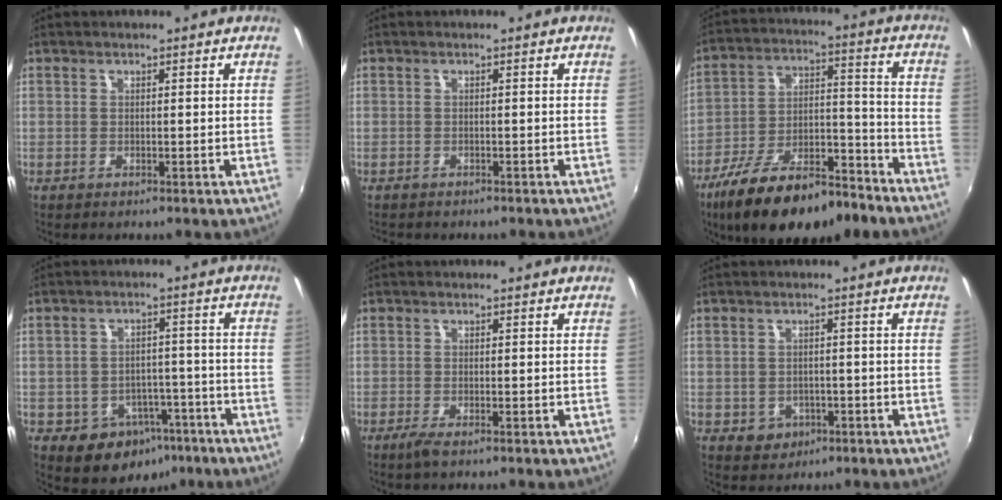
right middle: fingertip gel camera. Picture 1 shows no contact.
{"total": 2.1, "force": [-2.0, 0.6, 0.5], "torque": [-0.015, -0.011, -0.030]}
{"total": 20.2, "force": [-13.6, 7.2, 13.0], "torque": [-0.238, -0.018, -0.214]}
{"total": 10.2, "force": [-5.5, 7.7, 4.0], "torque": [-0.076, 0.021, -0.050]}
{"total": 1.8, "force": [-1.2, 0.0, 1.4], "torque": [-0.030, -0.009, -0.024]}
{"total": 4.3, "force": [-1.5, 3.8, 1.3], "torque": [-0.037, 0.001, -0.012]}